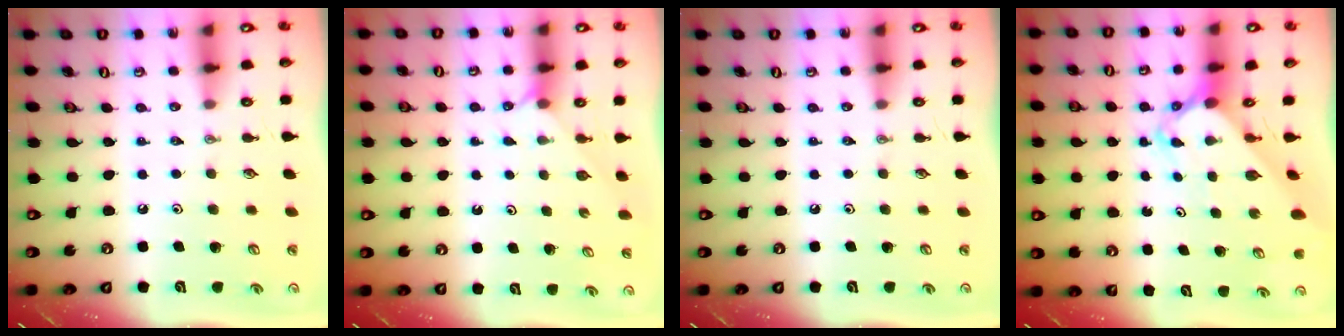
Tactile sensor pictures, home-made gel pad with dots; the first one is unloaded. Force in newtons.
{"total": 2.0, "press": 1.9, "slide": 0.4}
{"total": 0.0}
{"total": 3.6, "press": 3.6, "slide": 0.3}